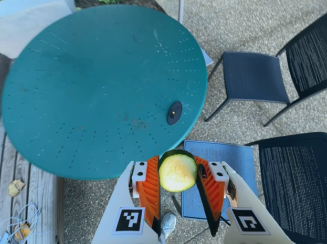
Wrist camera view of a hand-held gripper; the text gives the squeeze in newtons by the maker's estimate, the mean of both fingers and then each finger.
{"total": 13.8, "left": 14.3, "right": 13.2}